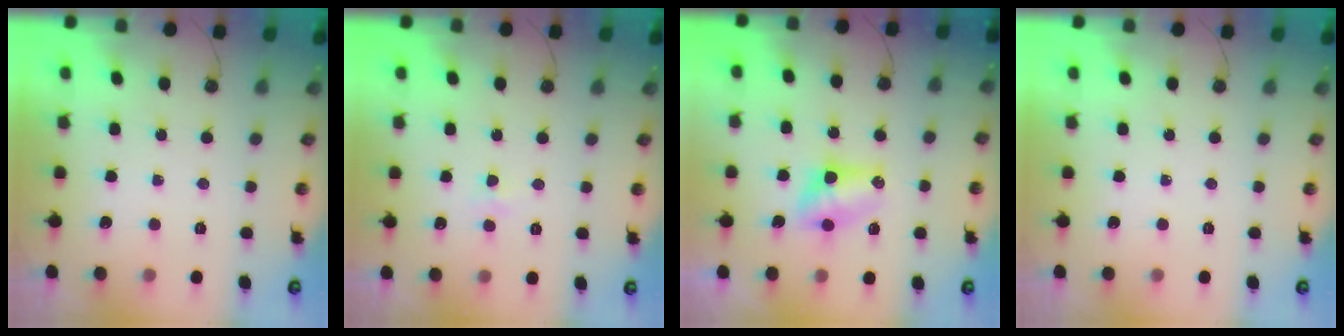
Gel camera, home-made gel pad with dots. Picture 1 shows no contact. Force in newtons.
{"total": 2.9, "press": 2.8, "slide": 0.6}
{"total": 7.8, "press": 6.6, "slide": 4.2}
{"total": 0.0}